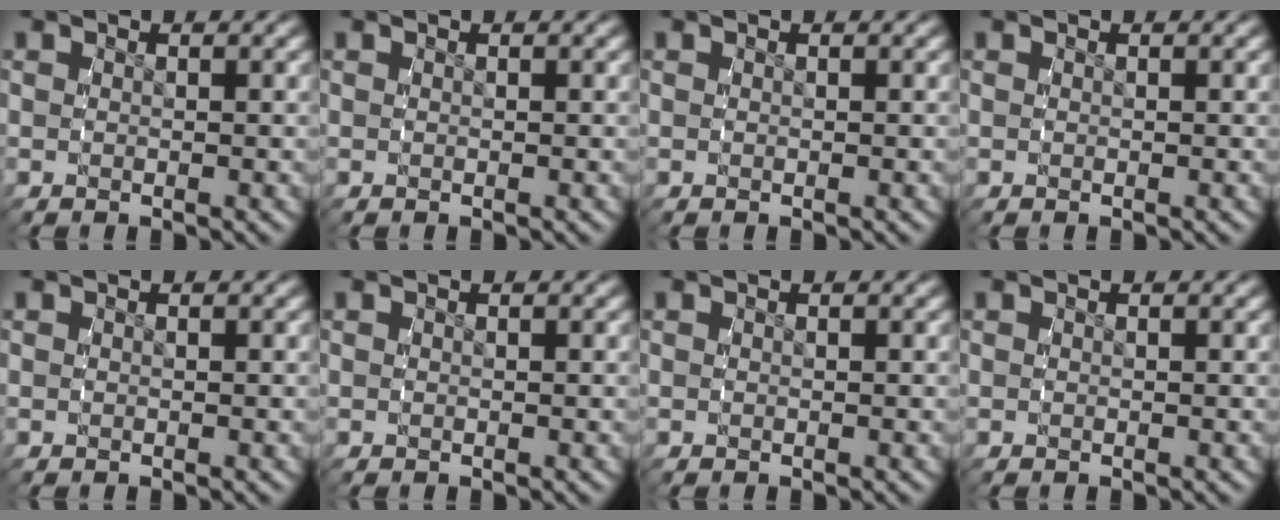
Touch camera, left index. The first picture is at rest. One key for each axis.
{"total": 0.0}
{"total": 0.0}
{"total": 0.0}
{"total": 0.0}
{"total": 0.0}
{"total": 1.1, "fx": -0.2, "fy": -1.0, "fz": -0.3, "tx": 0.013, "ty": -0.007, "tz": 0.005}
{"total": 0.0}